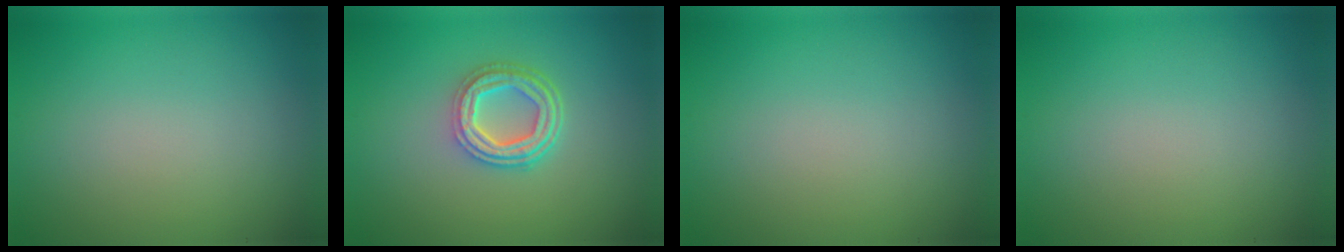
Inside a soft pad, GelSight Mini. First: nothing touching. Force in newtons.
{"total": 4.3, "press": 3.3, "slide": 2.9}
{"total": 0.0}
{"total": 0.0}